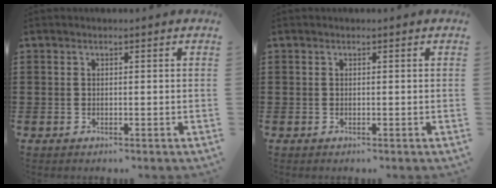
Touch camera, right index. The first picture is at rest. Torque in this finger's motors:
{"motor_torque": [1.26, 0.87, 0.01, -0.01]}